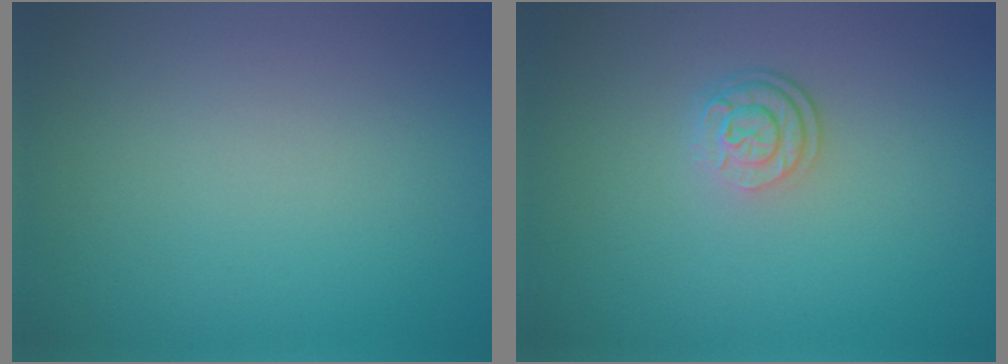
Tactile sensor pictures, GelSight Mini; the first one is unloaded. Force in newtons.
{"total": 2.6, "press": 2.0, "slide": 1.6}